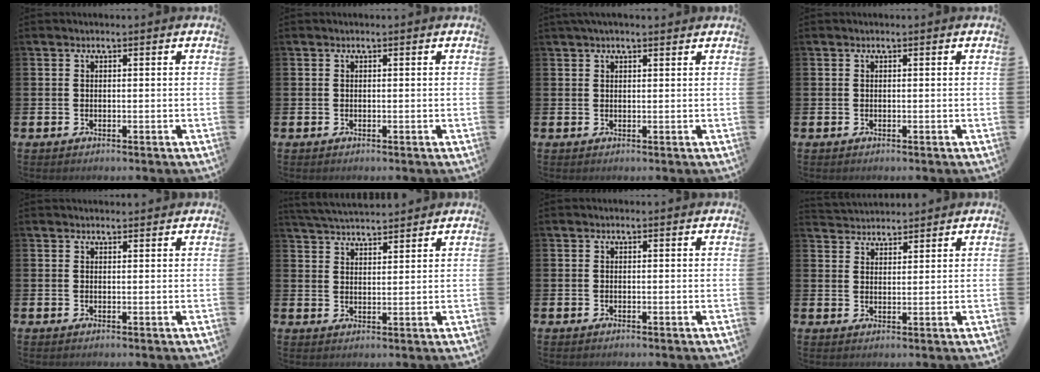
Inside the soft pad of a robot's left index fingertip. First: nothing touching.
{"total": 0.0}
{"total": 1.7, "force": [1.5, 0.3, 0.7], "torque": [0.000, -0.002, 0.024]}
{"total": 0.0}
{"total": 1.1, "force": [1.1, 0.2, 0.1], "torque": [0.008, -0.002, 0.017]}
{"total": 4.4, "force": [4.4, 0.4, 0.2], "torque": [-0.009, -0.025, 0.078]}
{"total": 0.0}
{"total": 3.2, "force": [3.1, 0.5, -0.5], "torque": [0.008, -0.017, 0.057]}